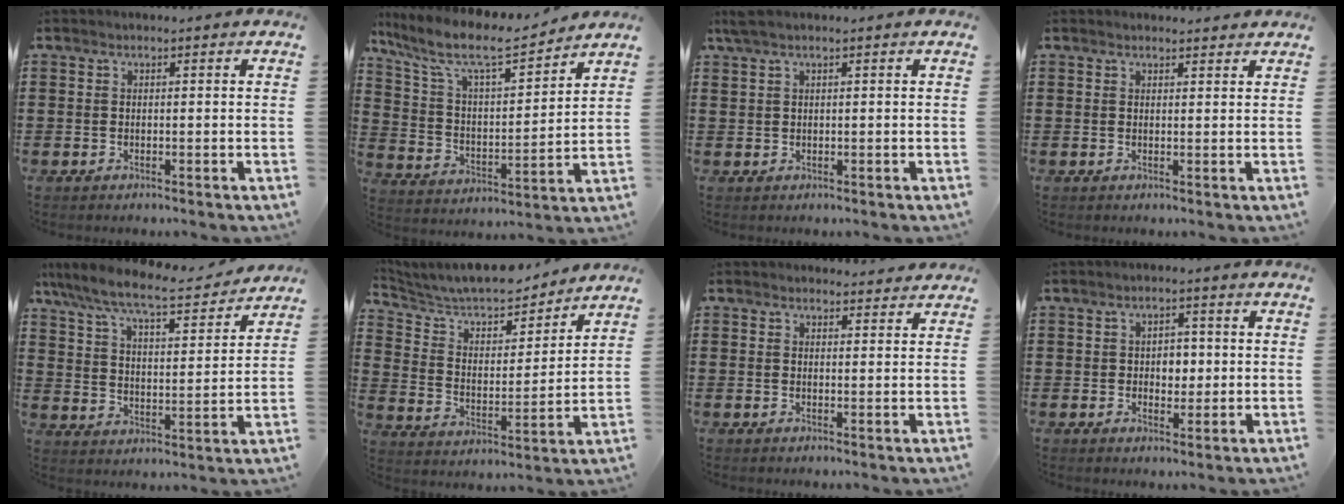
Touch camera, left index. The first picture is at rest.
{"total": 9.8, "force": [7.9, 2.0, 5.4], "torque": [-0.137, -0.043, 0.133]}
{"total": 1.2, "force": [0.7, 0.1, 0.9], "torque": [-0.019, -0.001, 0.014]}
{"total": 1.3, "force": [1.2, 0.3, 0.1], "torque": [-0.005, 0.001, 0.025]}
{"total": 8.3, "force": [7.2, 0.6, 4.0], "torque": [-0.108, -0.042, 0.120]}
{"total": 7.4, "force": [6.8, 2.0, 2.2], "torque": [-0.077, -0.045, 0.115]}
{"total": 2.3, "force": [2.2, 0.6, 0.2], "torque": [-0.001, -0.004, 0.041]}
{"total": 3.3, "force": [0.2, 2.3, 2.4], "torque": [-0.036, 0.003, -0.004]}